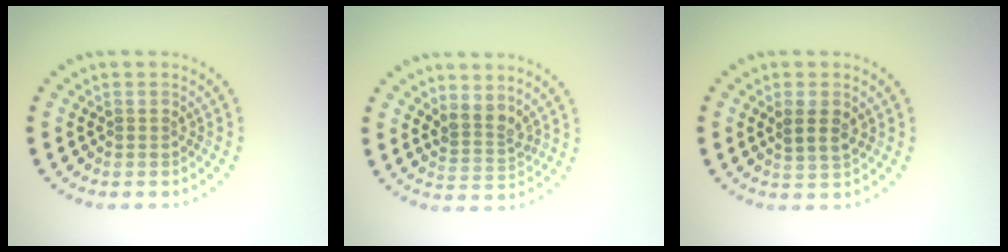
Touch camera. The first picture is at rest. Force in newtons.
{"total": 2.4, "press": 1.9, "slide": 1.5}
{"total": 2.0, "press": 1.8, "slide": 0.7}